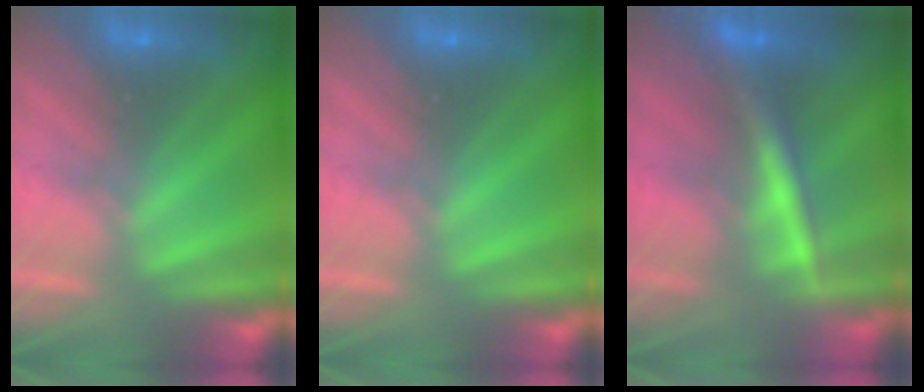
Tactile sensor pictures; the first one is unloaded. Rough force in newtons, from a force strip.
{"total": 0.0}
{"total": 2.4}